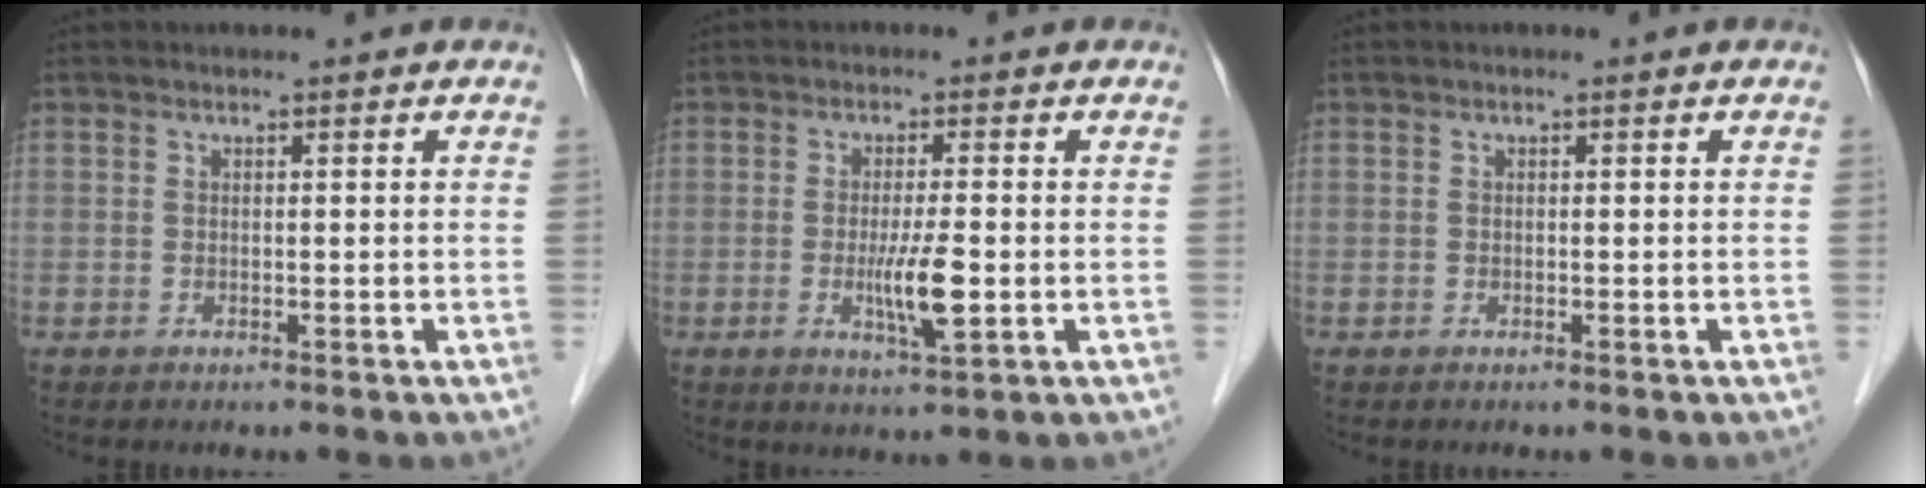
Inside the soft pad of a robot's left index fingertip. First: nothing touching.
{"total": 5.1, "force": [-0.9, 0.4, 5.0], "torque": [-0.097, -0.012, -0.016]}
{"total": 0.0}